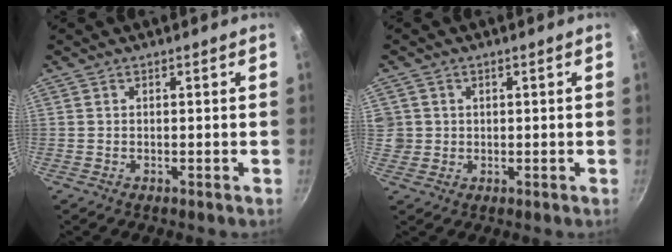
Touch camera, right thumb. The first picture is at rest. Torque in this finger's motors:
{"motor_torque": [-0.87, 0.50, 0.62, -0.05, 0.15]}